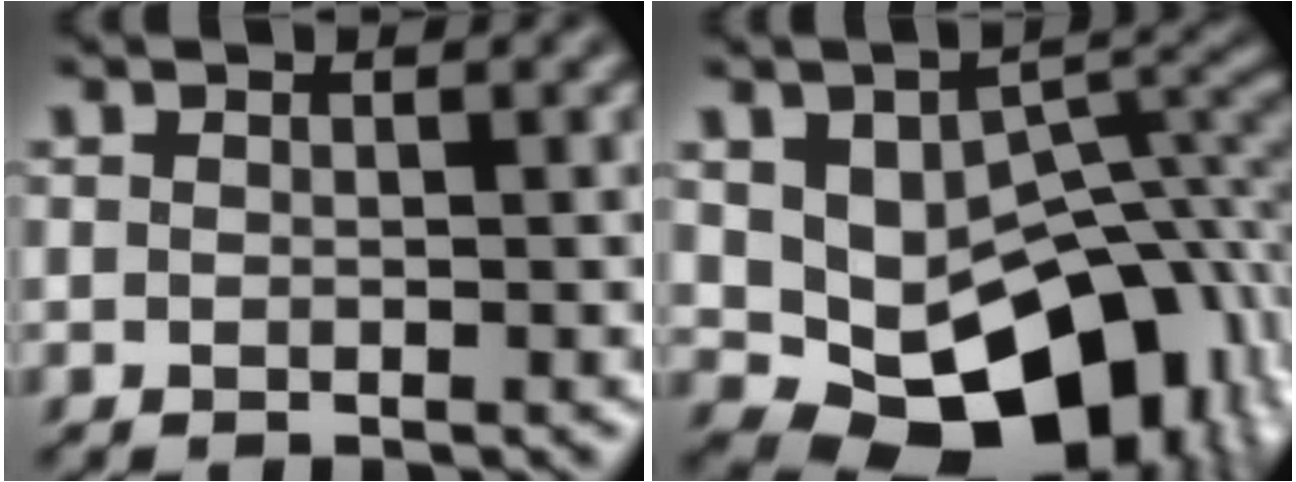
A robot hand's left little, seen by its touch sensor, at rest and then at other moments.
{"total": 13.2, "force": [-3.1, 8.7, 9.4], "torque": [-0.137, -0.015, -0.037]}